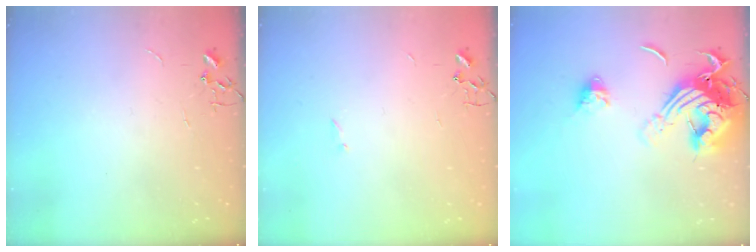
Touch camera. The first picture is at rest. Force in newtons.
{"total": 0.8, "press": 0.8, "slide": 0.2}
{"total": 19.1, "press": 19.0, "slide": 1.8}